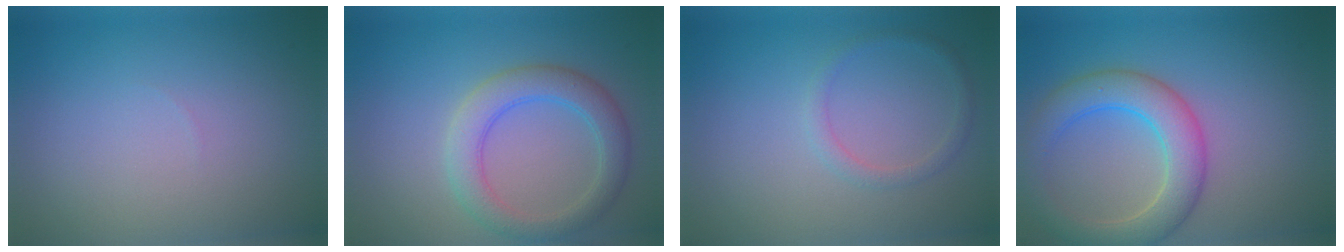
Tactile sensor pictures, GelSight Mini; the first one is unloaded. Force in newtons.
{"total": 4.3, "press": 4.3, "slide": 0.2}
{"total": 1.3, "press": 1.3, "slide": 0.1}
{"total": 5.6, "press": 5.6, "slide": 0.2}